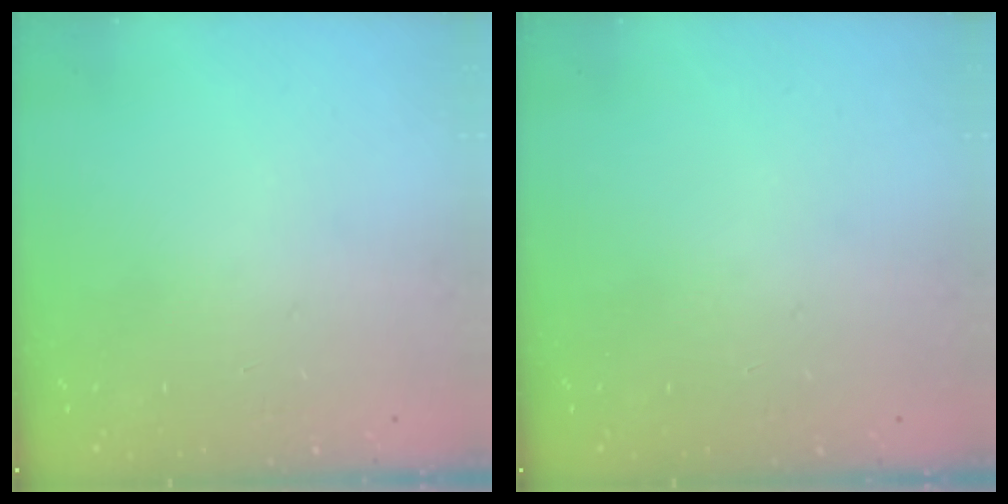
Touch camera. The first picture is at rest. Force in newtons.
{"total": 0.0}